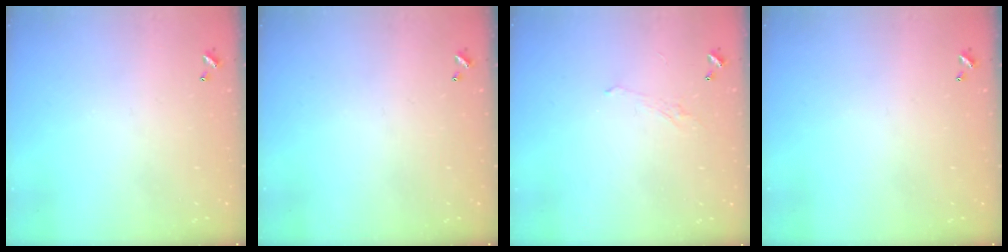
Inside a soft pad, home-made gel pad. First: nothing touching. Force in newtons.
{"total": 0.0}
{"total": 0.9, "press": 0.7, "slide": 0.6}
{"total": 0.0}